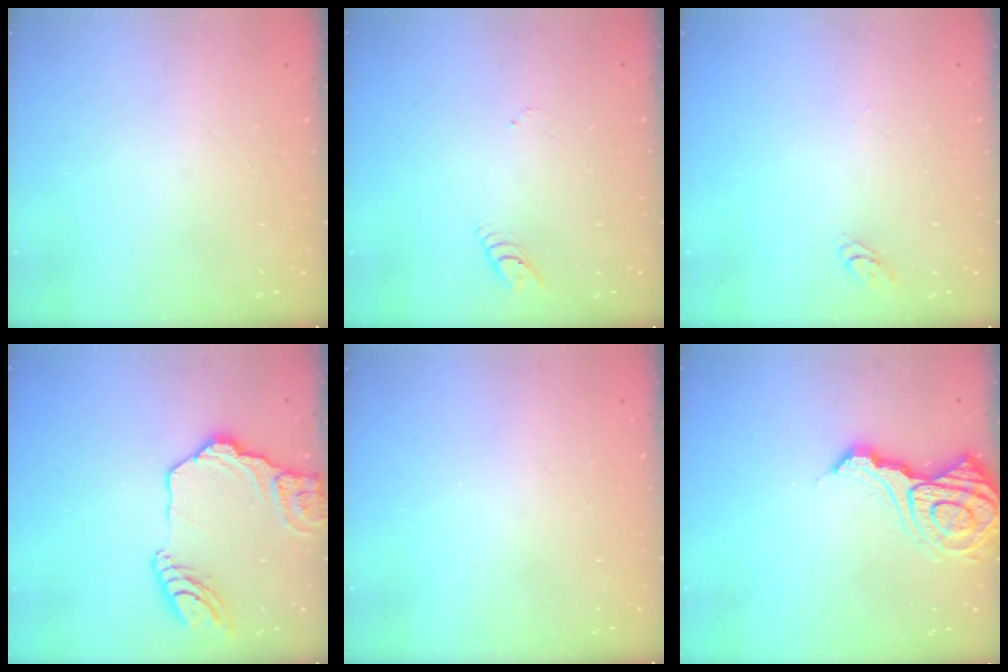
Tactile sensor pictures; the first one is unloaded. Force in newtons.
{"total": 2.9, "press": 2.8, "slide": 0.4}
{"total": 2.7, "press": 2.7, "slide": 0.3}
{"total": 17.4, "press": 17.3, "slide": 2.2}
{"total": 0.0}
{"total": 13.5, "press": 13.5, "slide": 1.4}